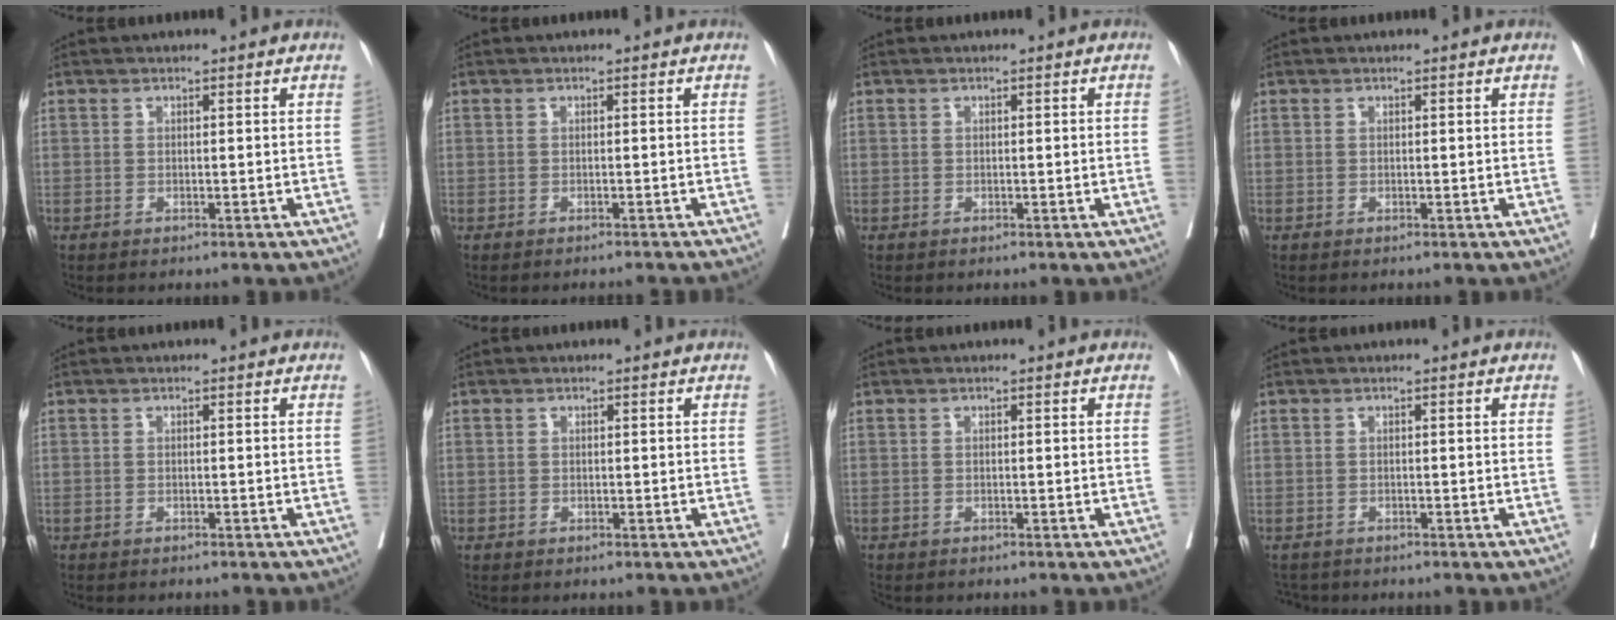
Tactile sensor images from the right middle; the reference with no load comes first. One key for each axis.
{"total": 5.1, "fx": -4.9, "fy": 0.4, "fz": 1.4, "tx": -0.019, "ty": -0.011, "tz": -0.053}
{"total": 0.0}
{"total": 0.0}
{"total": 3.4, "fx": -3.2, "fy": 0.6, "fz": 1.2, "tx": -0.018, "ty": -0.006, "tz": -0.039}
{"total": 0.8, "fx": -0.3, "fy": 0.7, "fz": -0.2, "tx": 0.002, "ty": 0.009, "tz": -0.006}
{"total": 1.9, "fx": -1.6, "fy": 0.6, "fz": 0.6, "tx": -0.017, "ty": -0.004, "tz": -0.023}
{"total": 2.4, "fx": -2.3, "fy": 0.9, "fz": 0.0, "tx": -0.002, "ty": -0.006, "tz": -0.036}